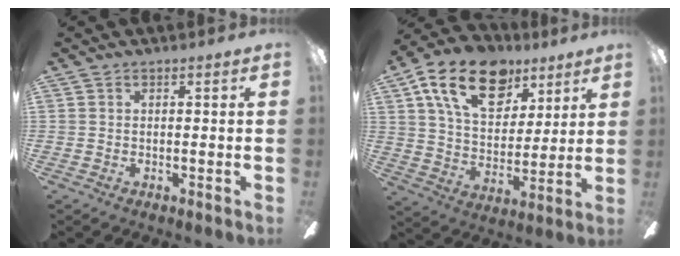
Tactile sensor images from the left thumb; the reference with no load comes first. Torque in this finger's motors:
{"motor_torque": [0.35, 0.63, 1.71, -1.04, 0.40]}